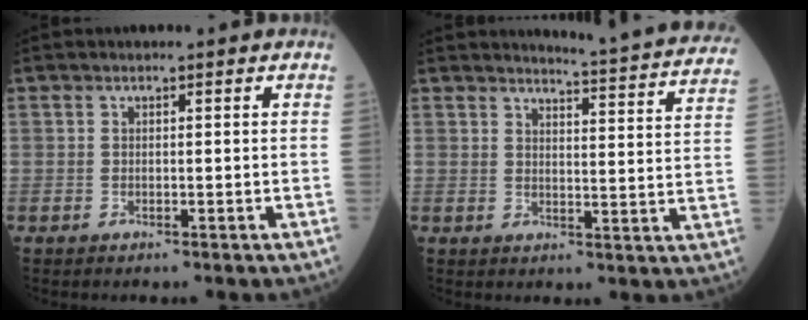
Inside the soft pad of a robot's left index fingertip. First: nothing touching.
{"total": 16.6, "force": [16.0, -0.7, 4.1], "torque": [-0.055, -0.093, 0.169]}